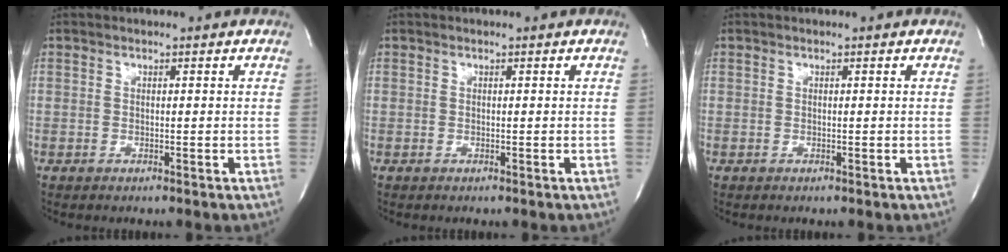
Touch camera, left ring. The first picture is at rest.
{"total": 0.0}
{"total": 0.0}